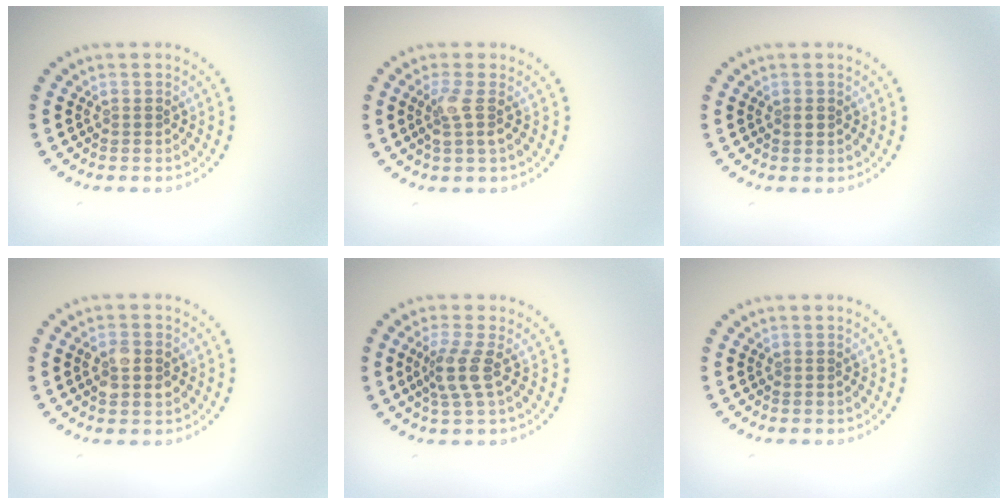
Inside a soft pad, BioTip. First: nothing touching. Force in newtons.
{"total": 2.0, "press": 1.5, "slide": 1.3}
{"total": 0.7, "press": 0.7, "slide": 0.1}
{"total": 2.8, "press": 2.8, "slide": 0.2}
{"total": 2.7, "press": 2.1, "slide": 1.8}
{"total": 0.0}